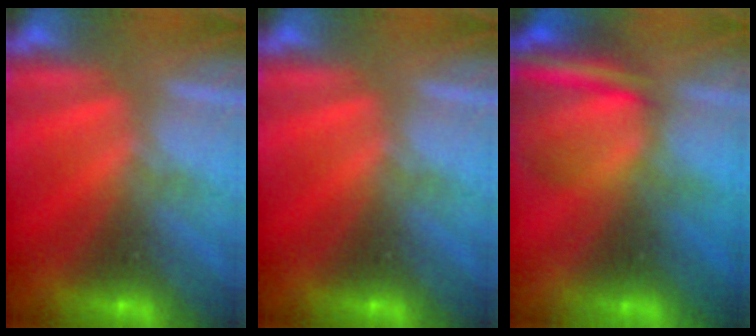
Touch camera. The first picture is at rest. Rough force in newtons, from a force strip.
{"total": 0.0}
{"total": 7.3}